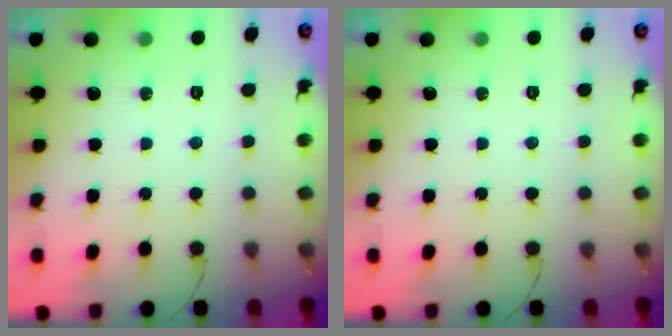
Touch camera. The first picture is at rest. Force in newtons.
{"total": 0.0}